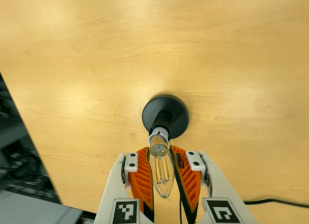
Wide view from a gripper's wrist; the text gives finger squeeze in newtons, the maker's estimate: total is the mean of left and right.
{"total": 18.6, "left": 18.4, "right": 18.9}